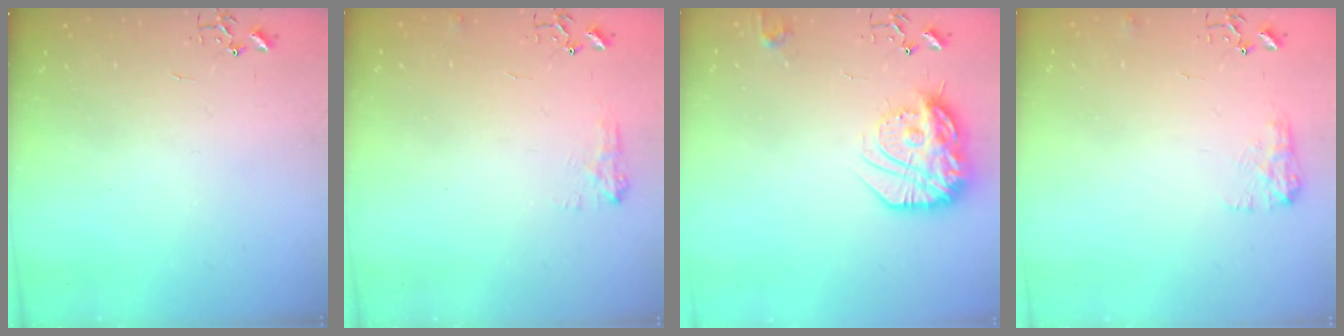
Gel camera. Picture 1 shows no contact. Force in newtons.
{"total": 7.4, "press": 7.4, "slide": 0.5}
{"total": 19.0, "press": 18.9, "slide": 1.4}
{"total": 8.3, "press": 8.2, "slide": 0.3}